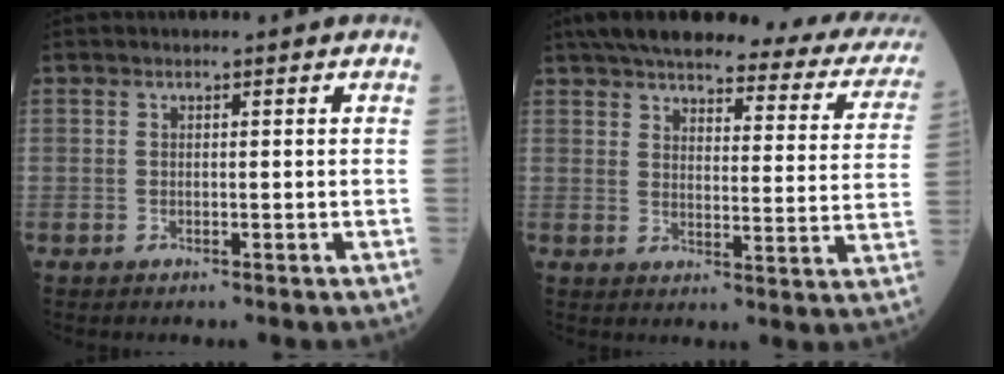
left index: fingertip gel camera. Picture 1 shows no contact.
{"total": 26.7, "force": [22.7, 5.8, 12.9], "torque": [-0.176, -0.014, 0.258]}